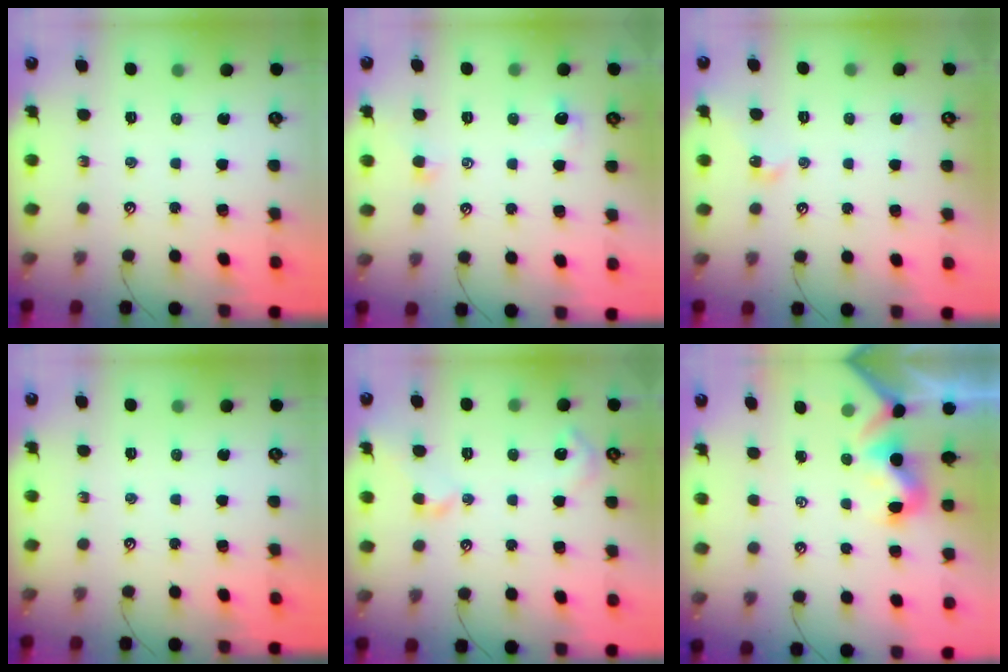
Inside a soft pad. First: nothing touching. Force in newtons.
{"total": 1.0, "press": 0.7, "slide": 0.7}
{"total": 2.9, "press": 2.8, "slide": 0.5}
{"total": 0.0}
{"total": 3.6, "press": 3.5, "slide": 0.5}
{"total": 1.2, "press": 1.0, "slide": 0.6}